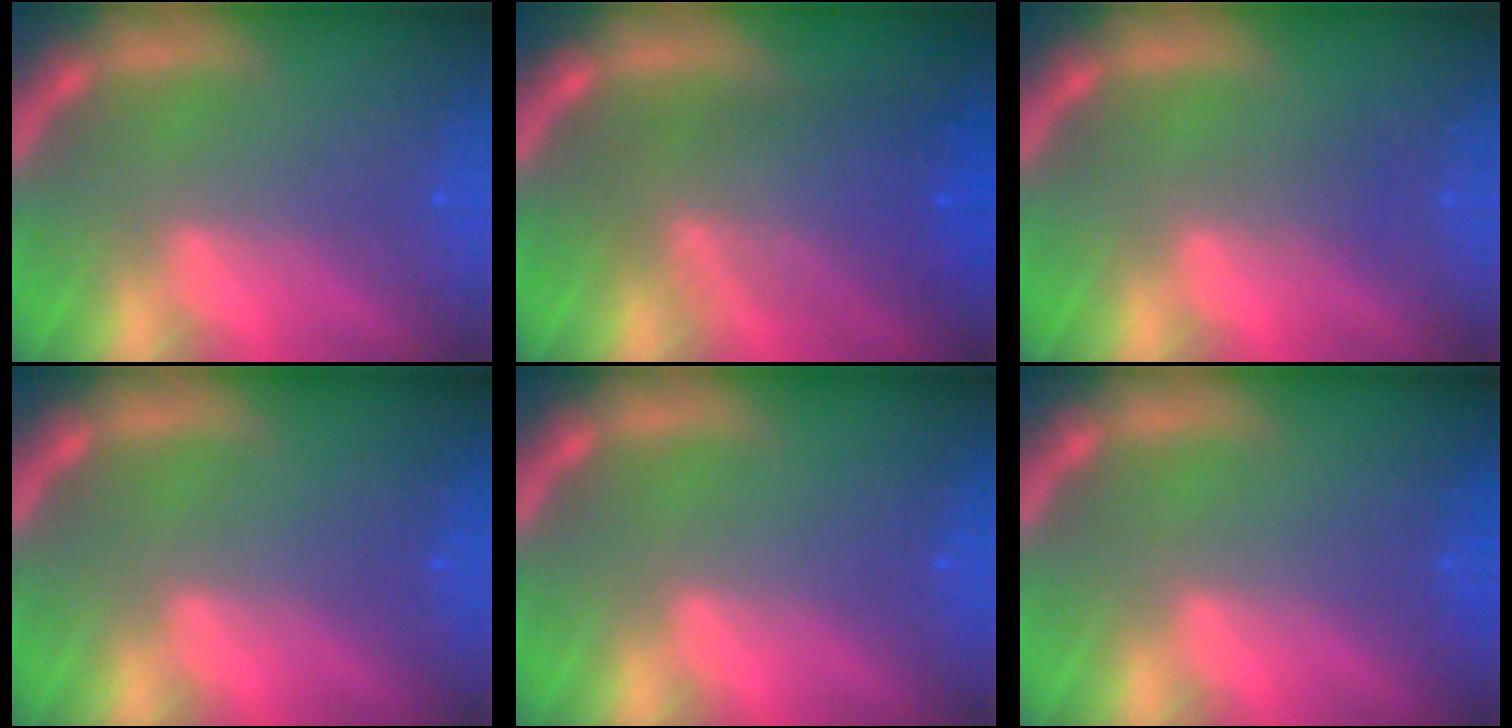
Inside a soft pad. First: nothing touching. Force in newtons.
{"total": 7.0}
{"total": 1.0}
{"total": 0.0}
{"total": 0.0}
{"total": 0.0}